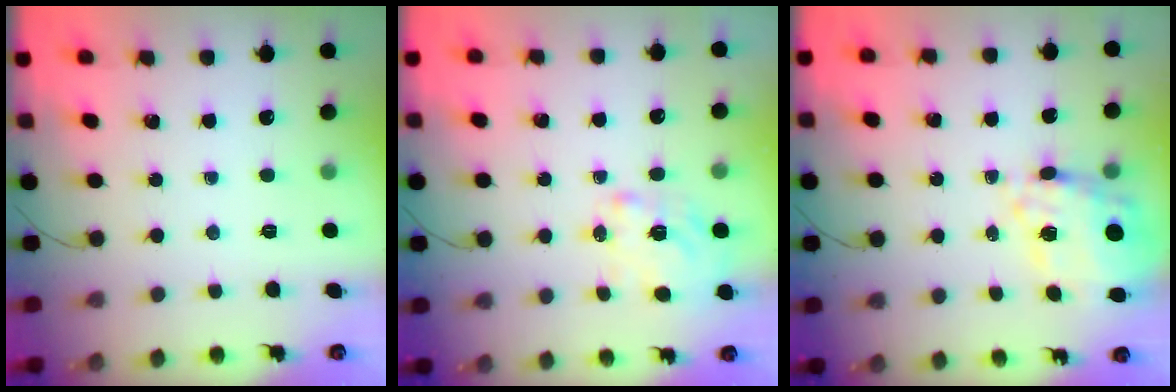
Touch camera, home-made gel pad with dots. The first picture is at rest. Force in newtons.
{"total": 2.4, "press": 2.4, "slide": 0.3}
{"total": 11.6, "press": 10.9, "slide": 4.1}